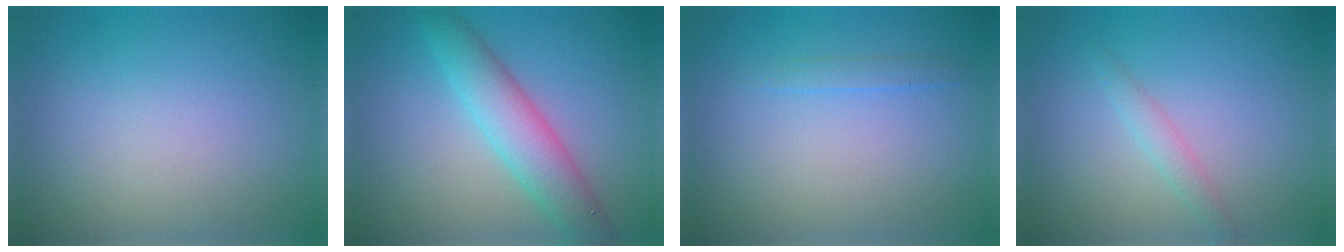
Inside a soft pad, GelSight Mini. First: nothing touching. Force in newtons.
{"total": 4.8, "press": 4.8, "slide": 0.3}
{"total": 0.9, "press": 0.9, "slide": 0.1}
{"total": 1.3, "press": 1.3, "slide": 0.0}